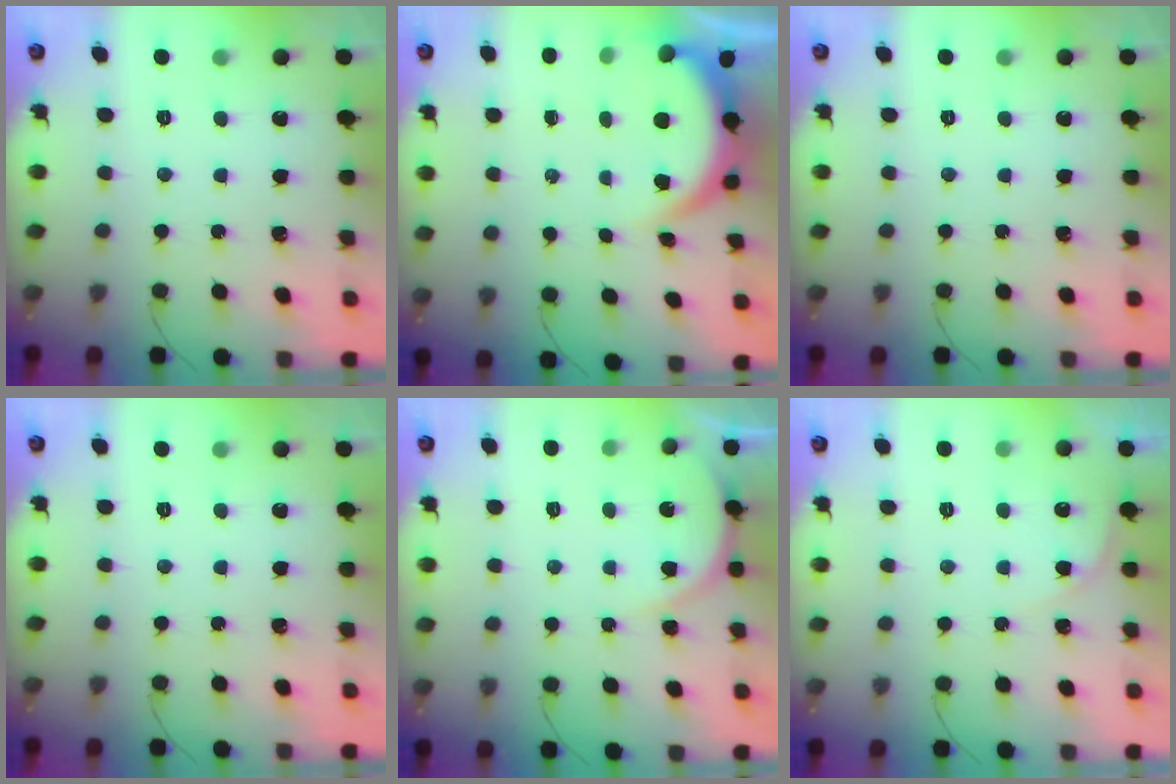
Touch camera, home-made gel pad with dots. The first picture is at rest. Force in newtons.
{"total": 4.5, "press": 4.2, "slide": 1.5}
{"total": 0.0}
{"total": 0.0}
{"total": 6.2, "press": 6.2, "slide": 0.4}
{"total": 3.3, "press": 2.8, "slide": 1.8}